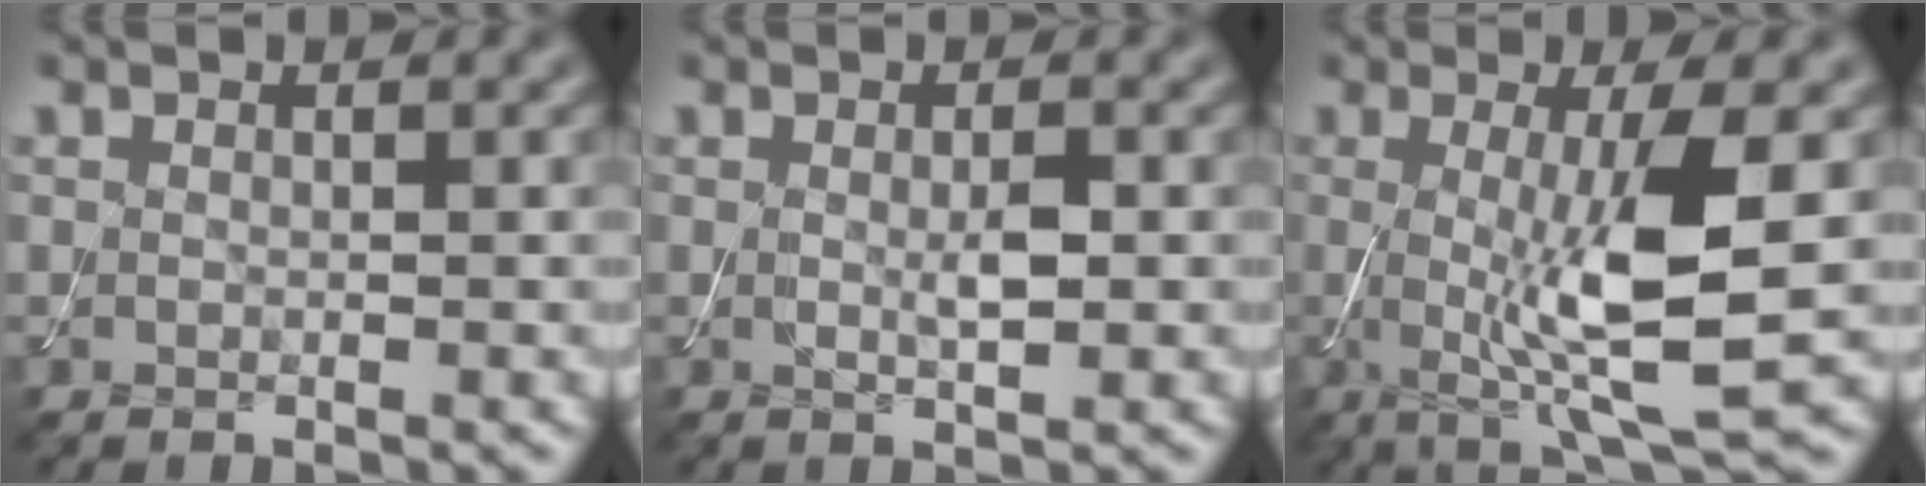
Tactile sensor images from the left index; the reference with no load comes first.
{"total": 1.8, "force": [0.1, 0.6, 1.8], "torque": [-0.034, -0.003, 0.002]}
{"total": 8.2, "force": [-0.2, 1.6, 8.0], "torque": [-0.125, -0.014, 0.002]}